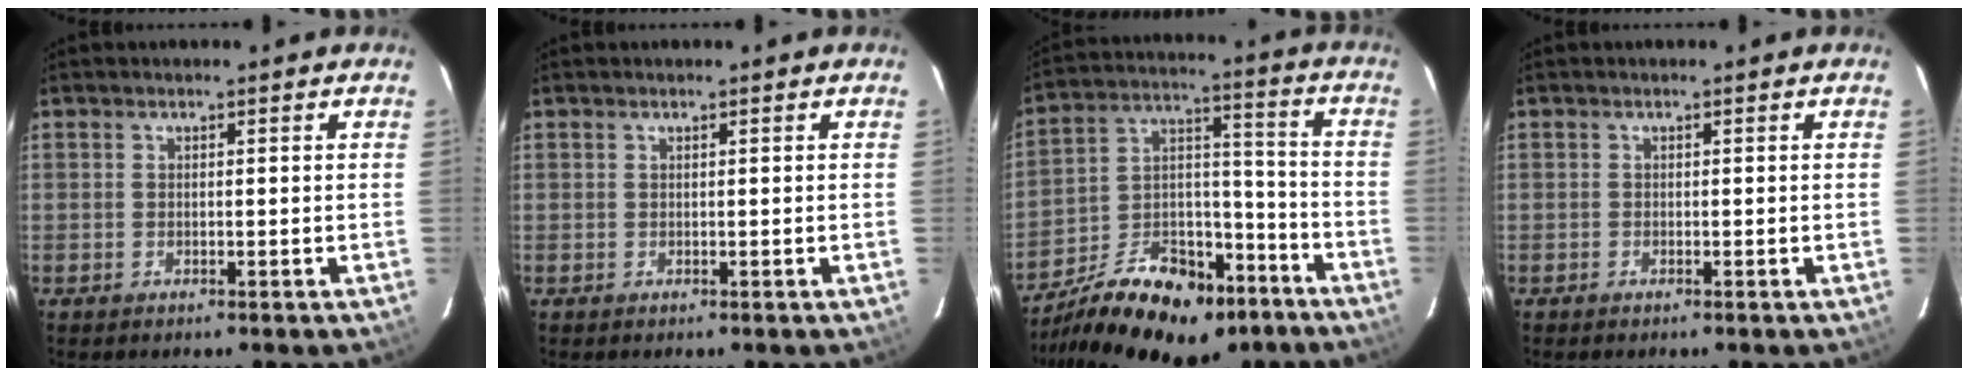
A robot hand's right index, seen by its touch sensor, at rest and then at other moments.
{"total": 0.0}
{"total": 22.0, "force": [-14.8, 11.2, 11.9], "torque": [-0.217, 0.028, -0.222]}
{"total": 0.0}